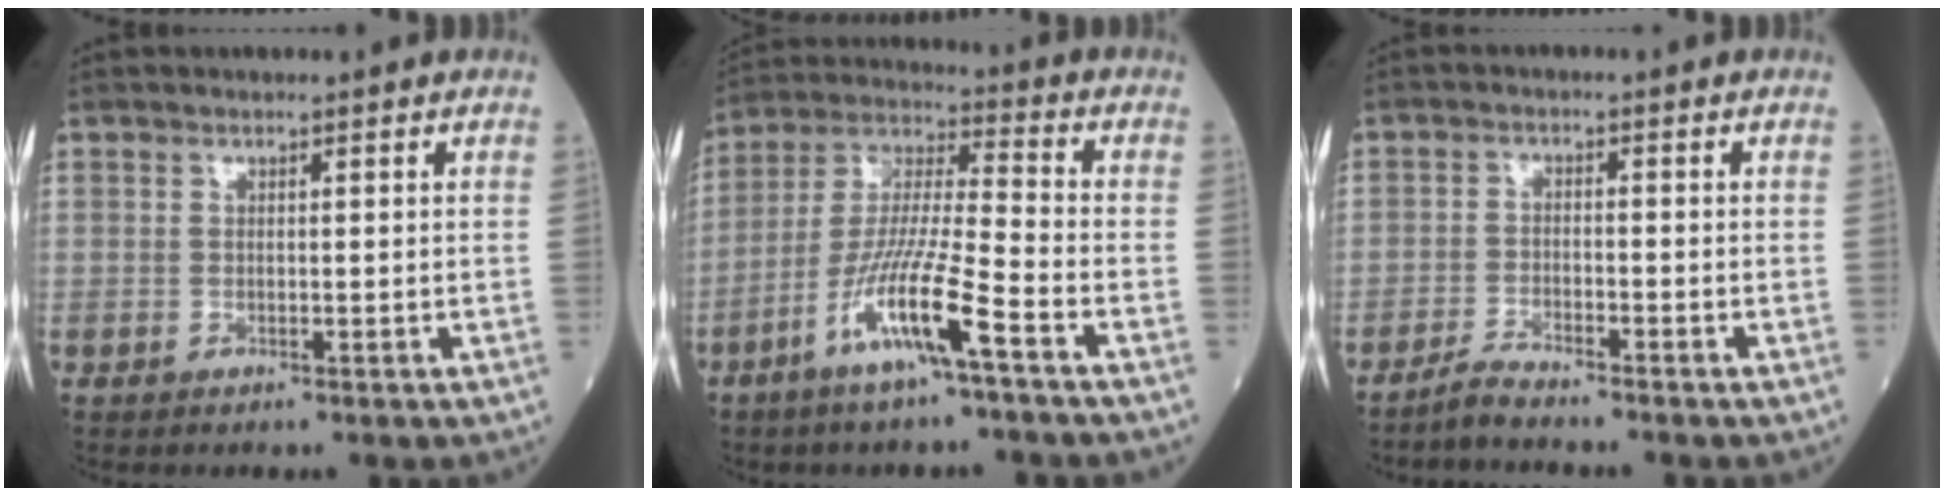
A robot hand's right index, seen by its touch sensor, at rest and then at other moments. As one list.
[{"total": 12.2, "force": [-6.3, 0.1, 10.4], "torque": [-0.209, -0.008, -0.123]}, {"total": 2.8, "force": [-2.7, -0.3, 0.7], "torque": [-0.020, -0.011, -0.055]}]